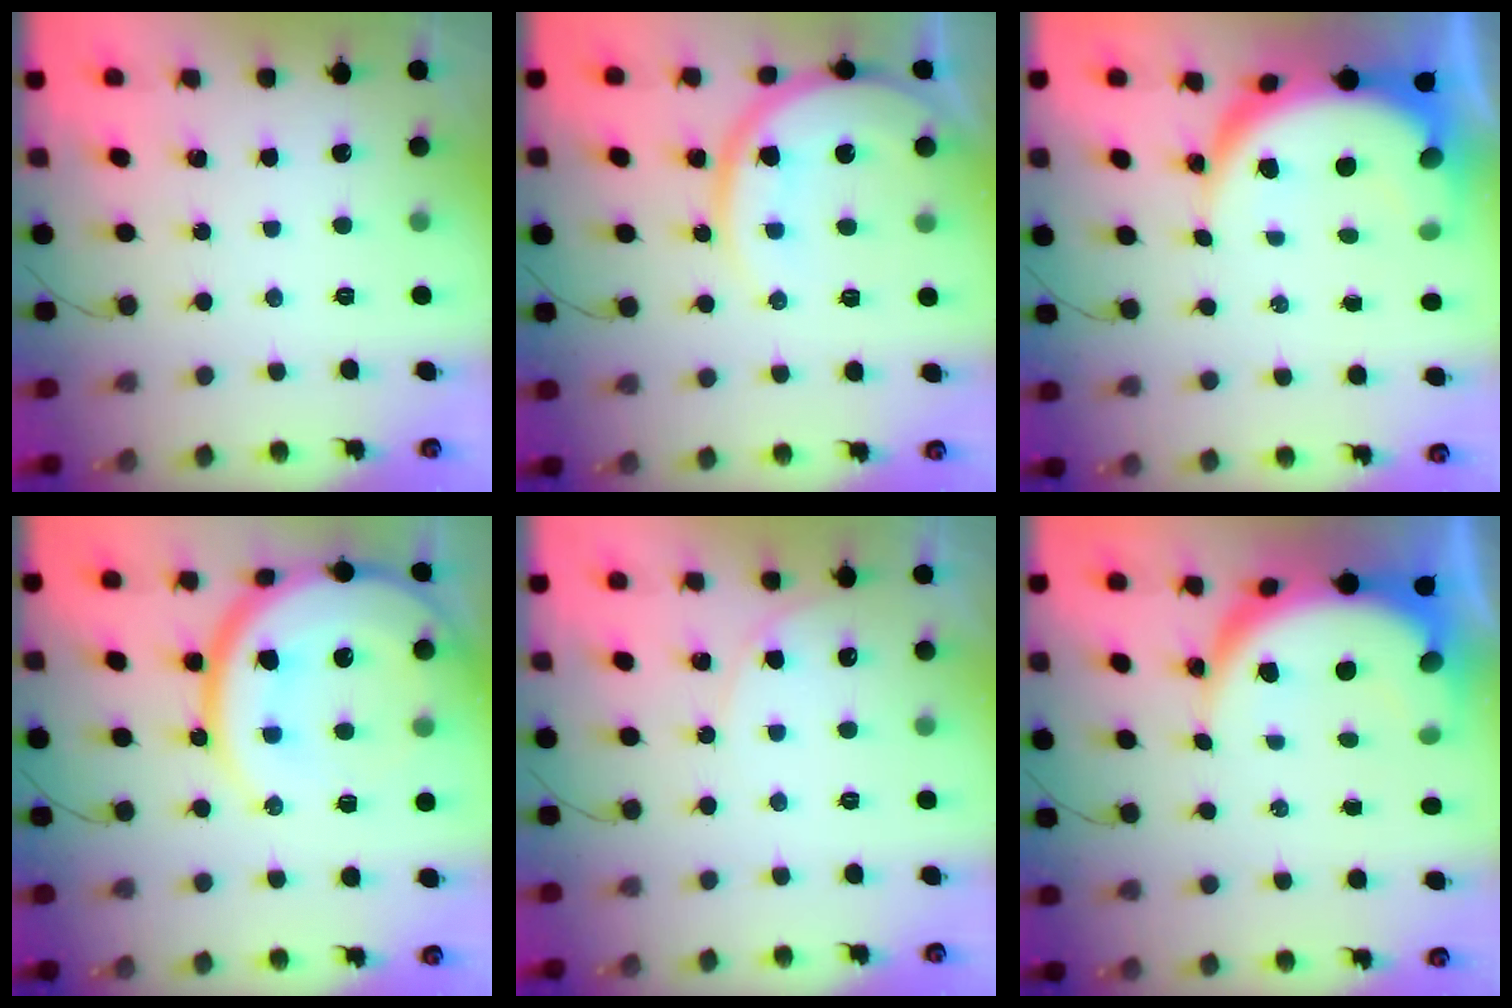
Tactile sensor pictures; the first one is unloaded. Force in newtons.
{"total": 13.5, "press": 13.4, "slide": 1.6}
{"total": 11.1, "press": 11.0, "slide": 1.1}
{"total": 28.1, "press": 27.7, "slide": 4.8}
{"total": 4.0, "press": 3.9, "slide": 0.3}
{"total": 11.1, "press": 11.0, "slide": 1.1}